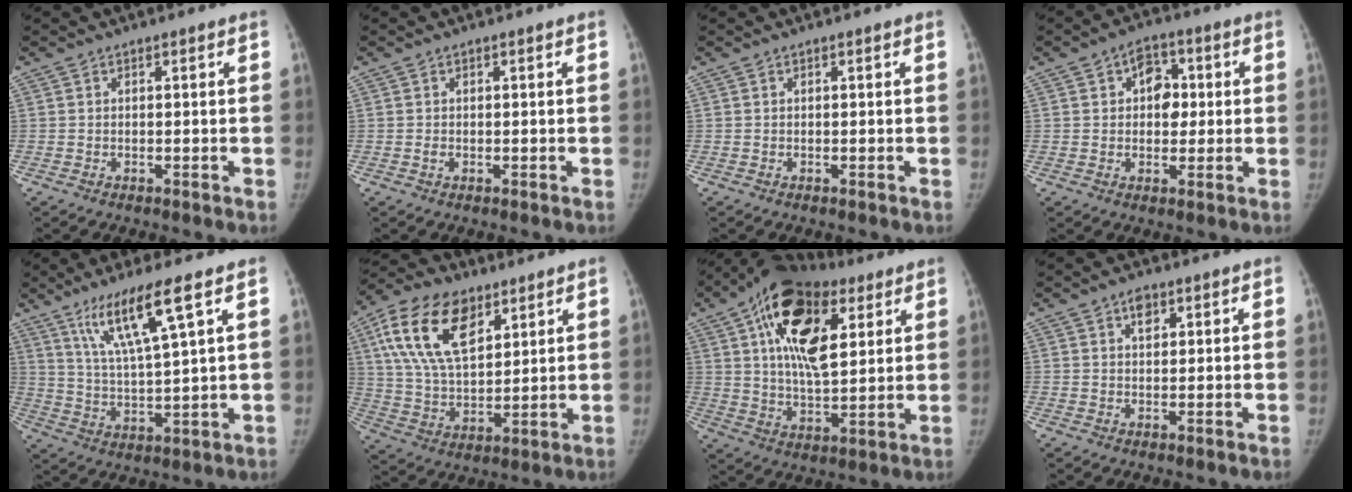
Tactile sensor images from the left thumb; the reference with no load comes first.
{"total": 0.7, "force": [-0.2, 0.6, 0.3], "torque": [-0.002, 0.001, -0.002]}
{"total": 0.0}
{"total": 7.1, "force": [1.2, 5.2, 4.7], "torque": [-0.030, 0.006, 0.012]}
{"total": 11.9, "force": [6.7, 0.8, 9.8], "torque": [-0.188, -0.030, 0.133]}
{"total": 18.5, "force": [8.5, 10.2, 12.8], "torque": [-0.218, -0.021, 0.159]}
{"total": 20.8, "force": [8.1, 10.5, 16.1], "torque": [-0.244, -0.017, 0.130]}
{"total": 2.8, "force": [1.4, 1.7, 1.7], "torque": [-0.013, -0.005, 0.022]}